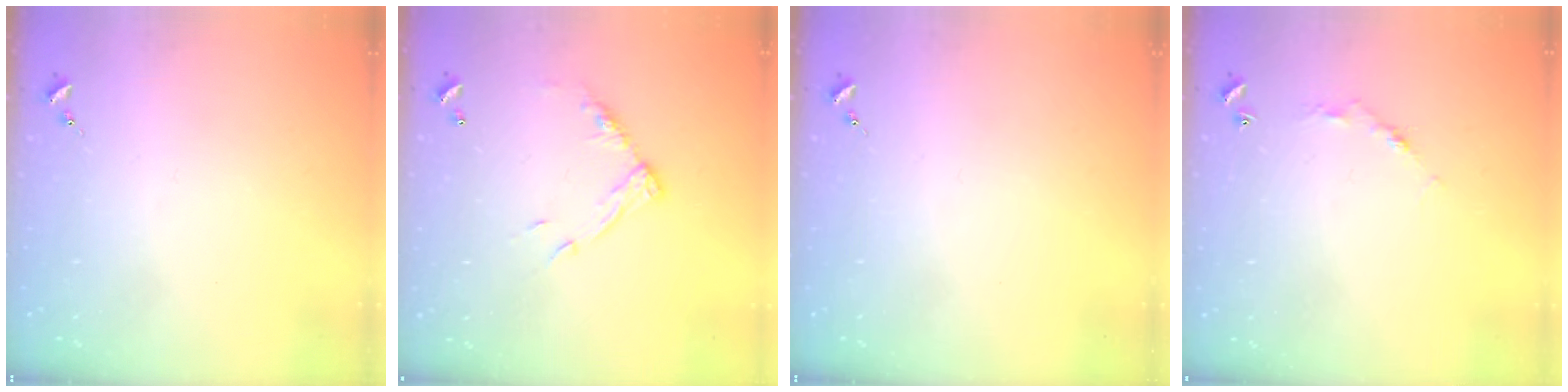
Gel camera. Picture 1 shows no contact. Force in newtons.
{"total": 10.9, "press": 10.9, "slide": 0.8}
{"total": 0.0}
{"total": 4.1, "press": 4.1, "slide": 0.3}